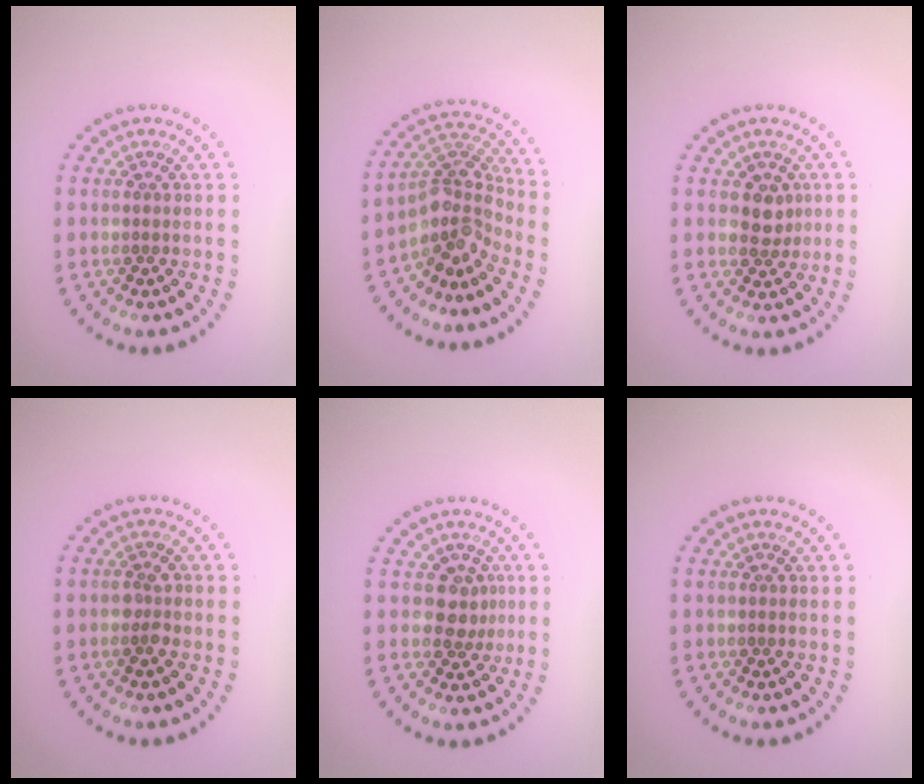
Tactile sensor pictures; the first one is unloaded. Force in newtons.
{"total": 4.4, "press": 3.2, "slide": 3.0}
{"total": 2.0, "press": 1.8, "slide": 0.9}
{"total": 1.1, "press": 1.1, "slide": 0.3}
{"total": 2.3, "press": 1.9, "slide": 1.3}
{"total": 0.0}